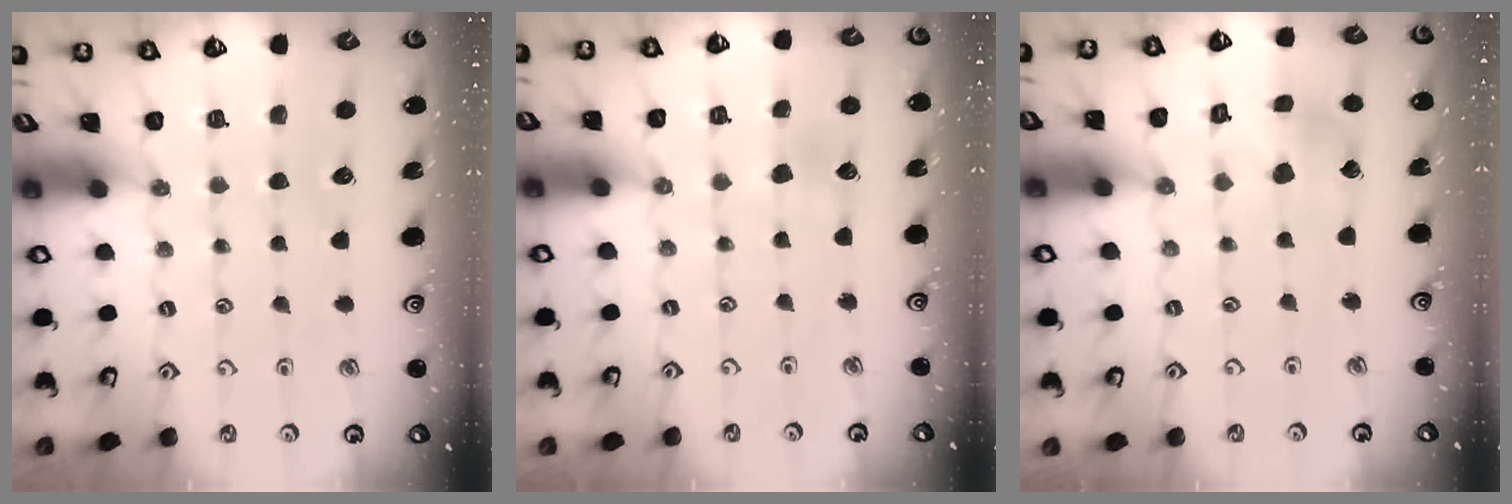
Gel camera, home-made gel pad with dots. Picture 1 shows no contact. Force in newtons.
{"total": 3.7, "press": 3.7, "slide": 0.4}
{"total": 5.8, "press": 5.8, "slide": 0.5}